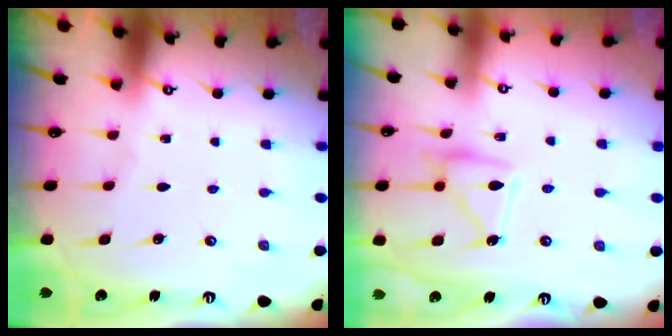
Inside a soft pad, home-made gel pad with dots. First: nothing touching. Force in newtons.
{"total": 12.0, "press": 12.0, "slide": 1.0}